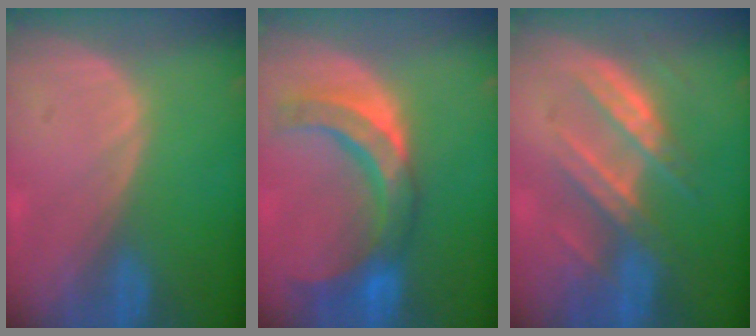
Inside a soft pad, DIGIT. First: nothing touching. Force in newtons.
{"total": 9.8, "press": 9.4, "slide": 2.9}
{"total": 7.4, "press": 7.2, "slide": 1.9}